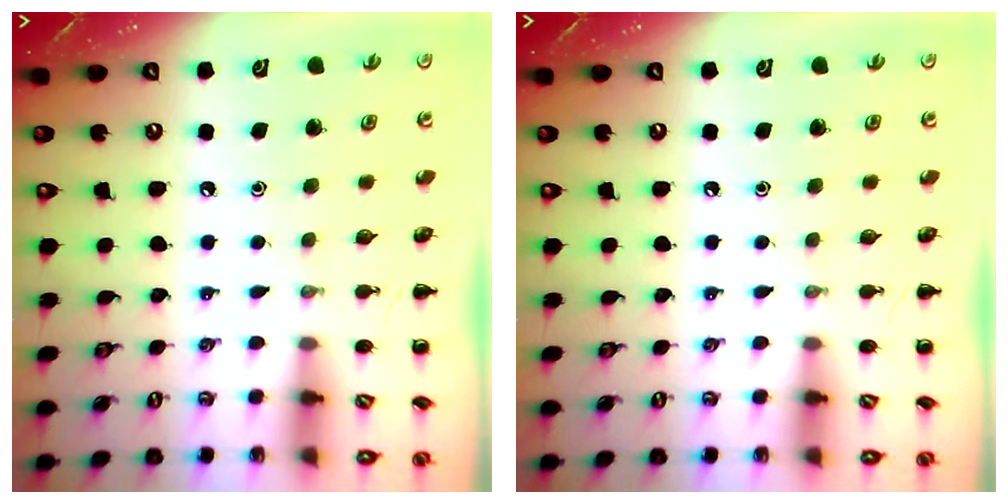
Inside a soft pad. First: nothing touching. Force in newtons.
{"total": 0.0}